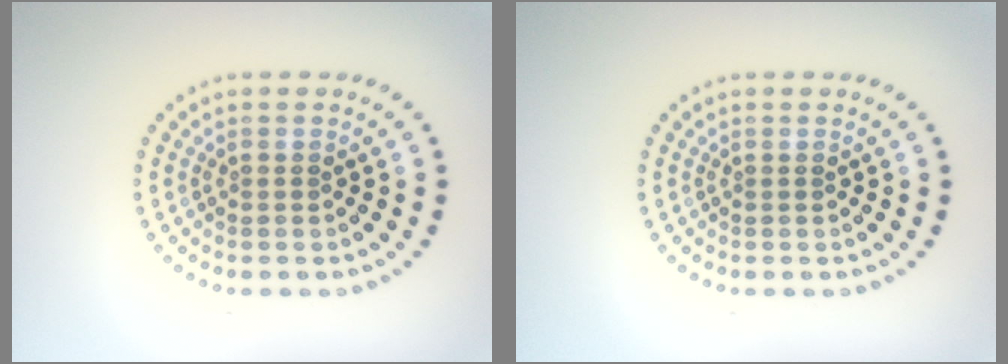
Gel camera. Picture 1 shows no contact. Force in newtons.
{"total": 0.0}